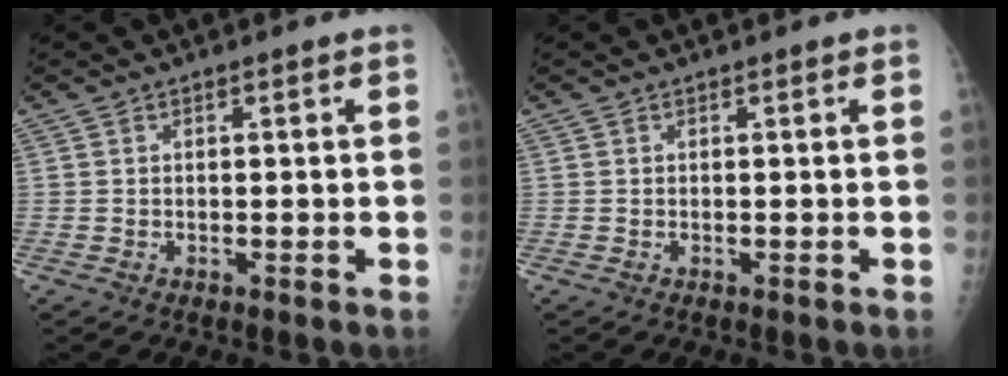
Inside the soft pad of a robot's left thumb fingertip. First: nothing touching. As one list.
[{"total": 0.0}]